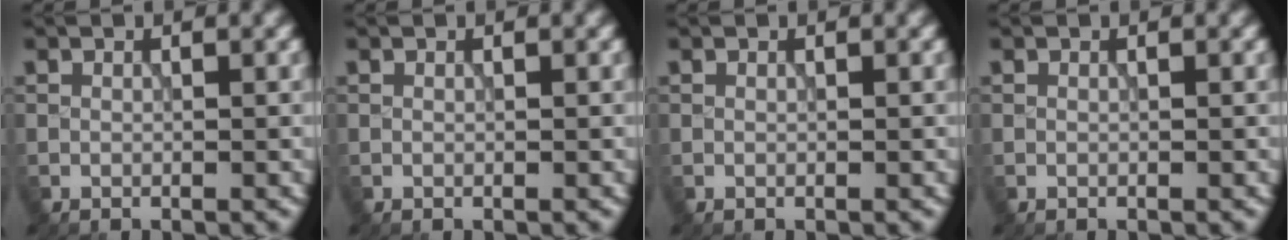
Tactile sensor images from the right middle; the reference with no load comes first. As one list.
[{"total": 0.0}, {"total": 0.0}, {"total": 0.0}]